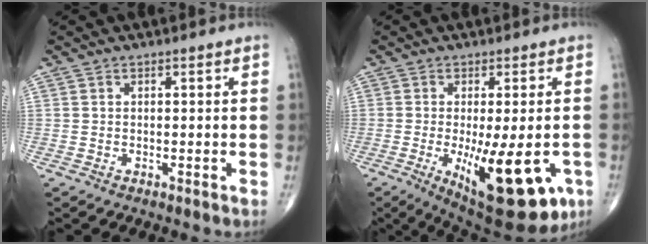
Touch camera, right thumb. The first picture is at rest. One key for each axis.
{"total": 17.0, "fx": -5.2, "fy": 5.9, "fz": 15.1, "tx": -0.195, "ty": -0.022, "tz": -0.058}